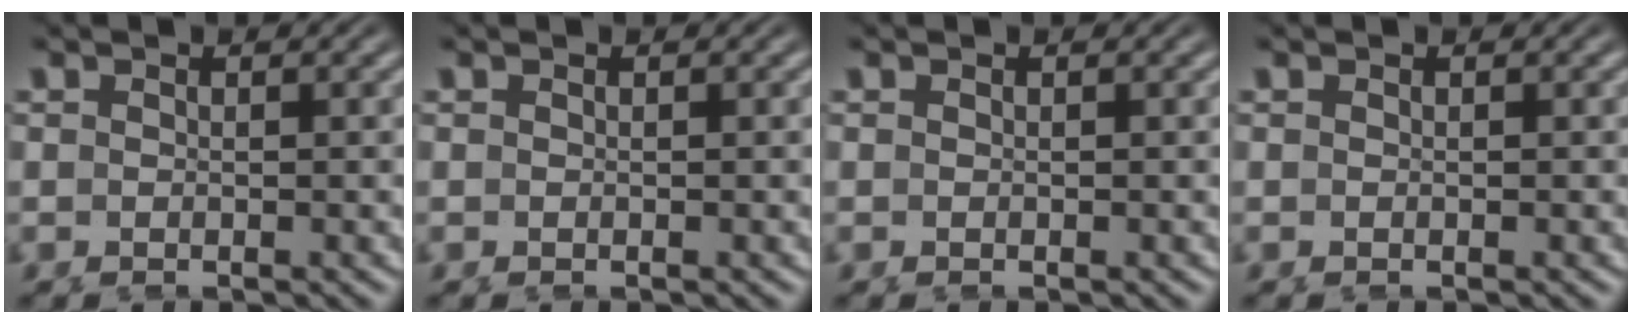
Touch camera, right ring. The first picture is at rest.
{"total": 0.0}
{"total": 0.0}
{"total": 0.0}